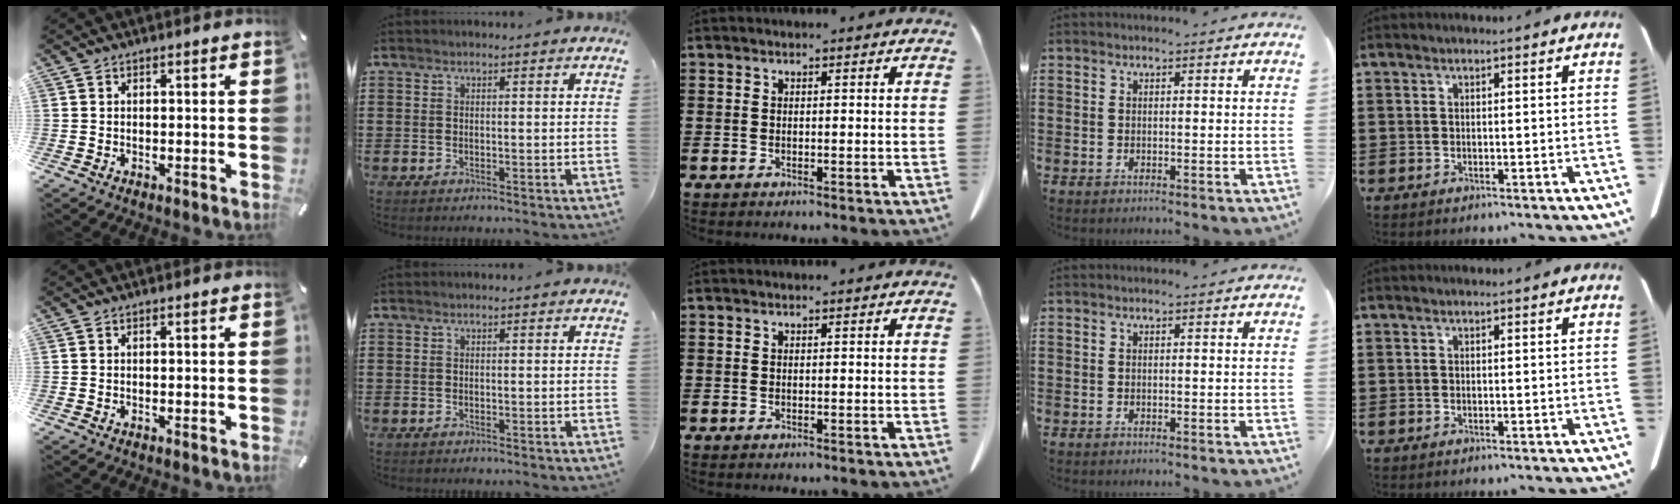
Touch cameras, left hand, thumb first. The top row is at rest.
{}